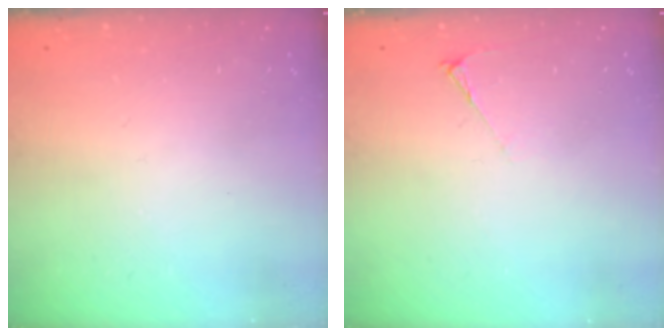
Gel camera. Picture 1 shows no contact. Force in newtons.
{"total": 3.6, "press": 3.5, "slide": 0.5}